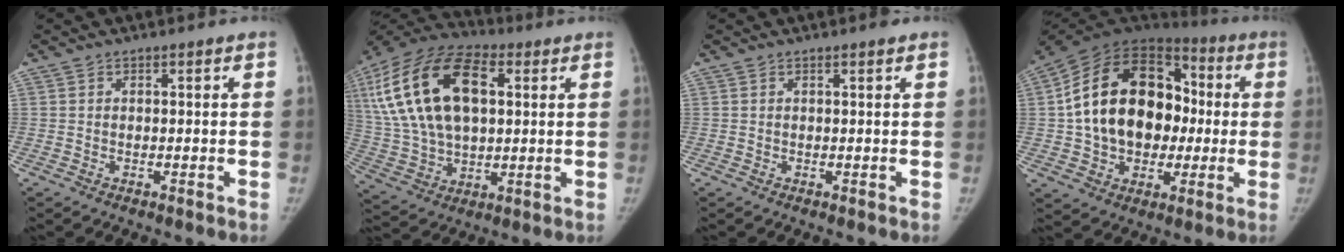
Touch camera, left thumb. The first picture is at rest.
{"total": 24.9, "force": [6.5, 14.1, 19.5], "torque": [-0.377, 0.009, 0.116]}
{"total": 0.6, "force": [0.4, 0.1, 0.5], "torque": [-0.005, 0.000, 0.005]}
{"total": 24.5, "force": [0.4, 17.5, 17.1], "torque": [-0.281, 0.037, 0.012]}